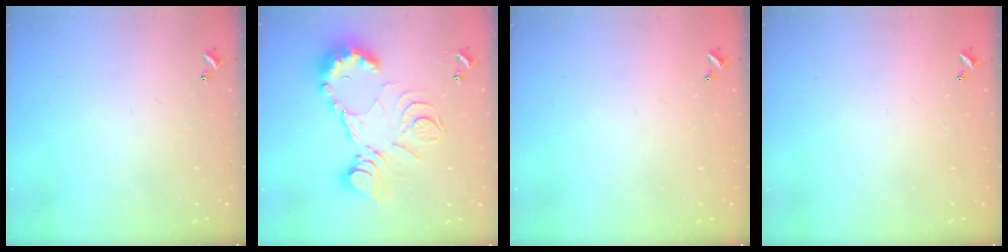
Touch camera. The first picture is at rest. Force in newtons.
{"total": 19.1, "press": 19.0, "slide": 1.8}
{"total": 2.9, "press": 2.9, "slide": 0.1}
{"total": 2.9, "press": 2.9, "slide": 0.1}